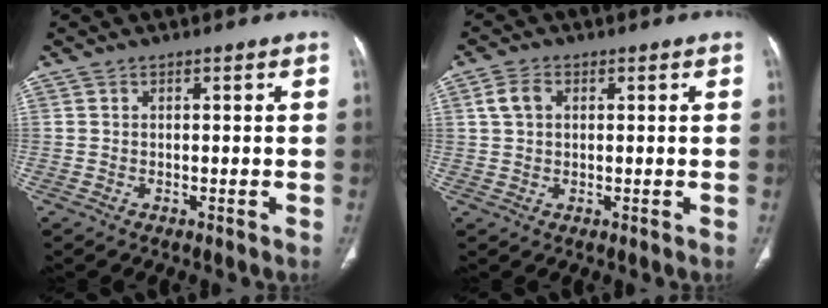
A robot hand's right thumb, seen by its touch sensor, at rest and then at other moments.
{"total": 3.2, "force": [0.7, 2.3, 2.2], "torque": [-0.049, 0.010, 0.013]}